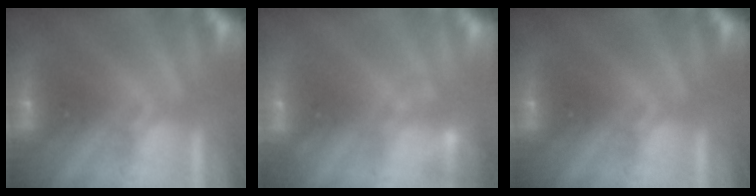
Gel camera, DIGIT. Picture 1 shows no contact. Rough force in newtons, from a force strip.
{"total": 2.4}
{"total": 0.0}